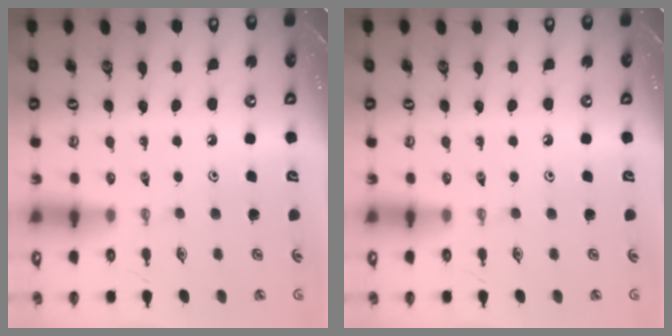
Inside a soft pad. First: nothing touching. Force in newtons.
{"total": 0.0}